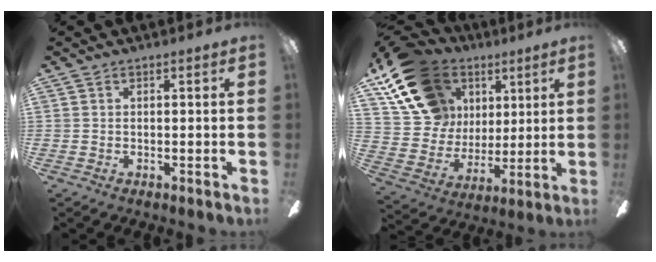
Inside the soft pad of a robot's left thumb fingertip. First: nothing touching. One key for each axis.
{"total": 19.9, "fx": 10.2, "fy": 14.8, "fz": 8.6, "tx": -0.164, "ty": -0.032, "tz": 0.206}